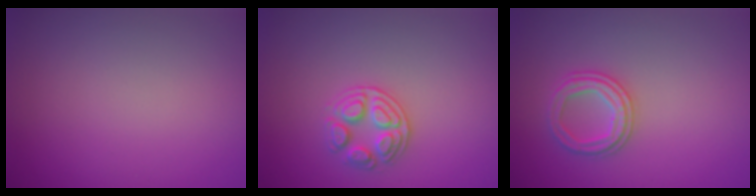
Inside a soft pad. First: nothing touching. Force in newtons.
{"total": 2.8, "press": 2.7, "slide": 0.7}
{"total": 2.5, "press": 2.4, "slide": 0.6}